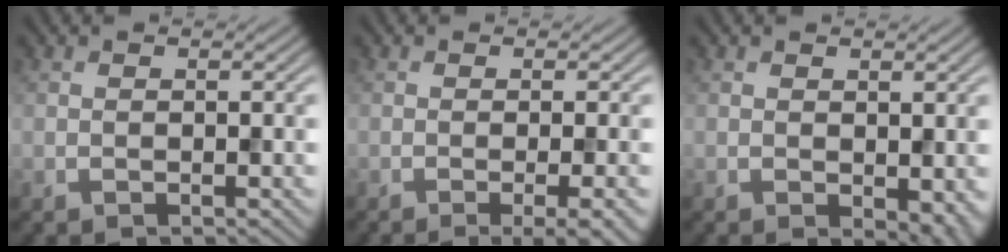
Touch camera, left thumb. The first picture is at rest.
{"total": 4.8, "force": [-1.8, 1.0, 4.4], "torque": [-0.056, 0.002, -0.029]}
{"total": 3.4, "force": [-0.8, 1.9, 2.7], "torque": [-0.034, -0.013, -0.005]}